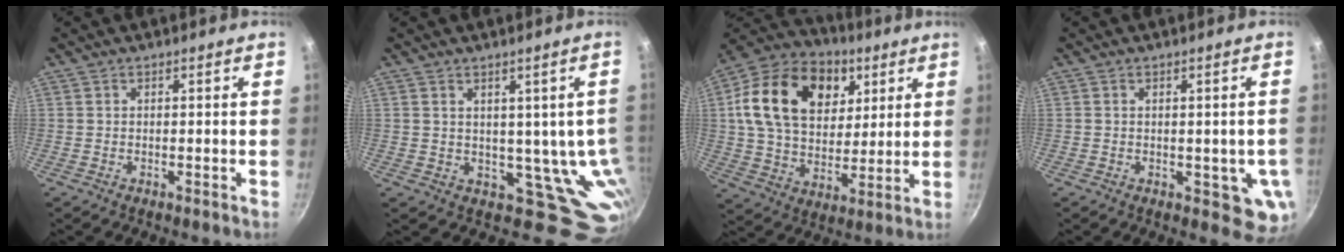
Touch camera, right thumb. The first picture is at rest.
{"total": 10.1, "force": [2.2, 7.0, 7.0], "torque": [-0.064, -0.019, 0.053]}
{"total": 23.7, "force": [7.8, 16.6, 15.0], "torque": [-0.244, -0.004, 0.128]}
{"total": 6.3, "force": [-0.8, 3.1, 5.4], "torque": [-0.048, -0.004, -0.006]}